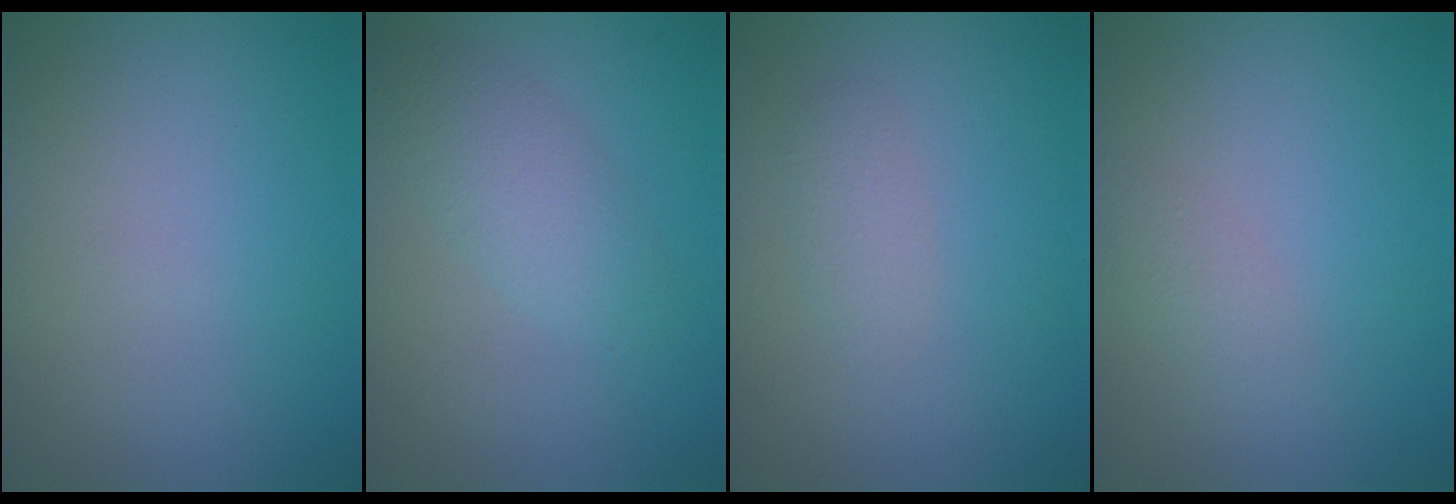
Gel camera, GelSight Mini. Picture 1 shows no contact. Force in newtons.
{"total": 2.8, "press": 2.8, "slide": 0.2}
{"total": 1.4, "press": 1.4, "slide": 0.1}
{"total": 1.1, "press": 1.1, "slide": 0.1}